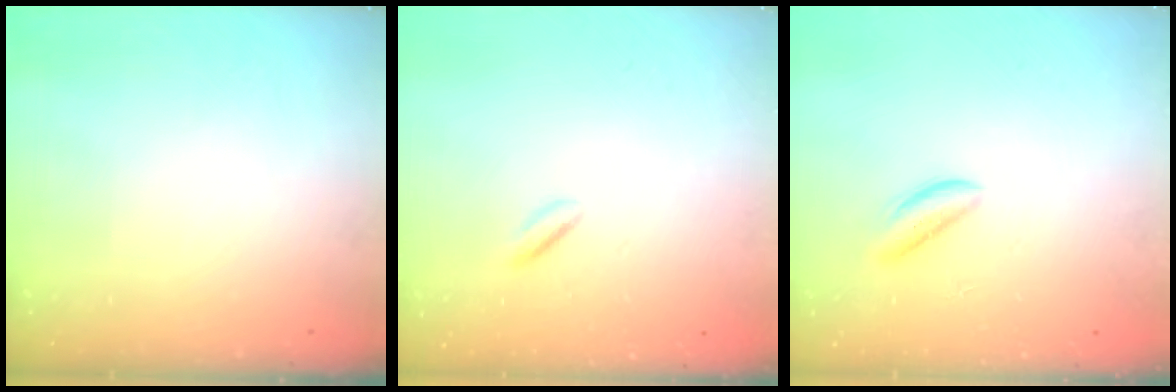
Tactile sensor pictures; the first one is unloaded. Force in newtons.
{"total": 1.8, "press": 1.6, "slide": 0.8}
{"total": 2.3, "press": 2.3, "slide": 0.5}